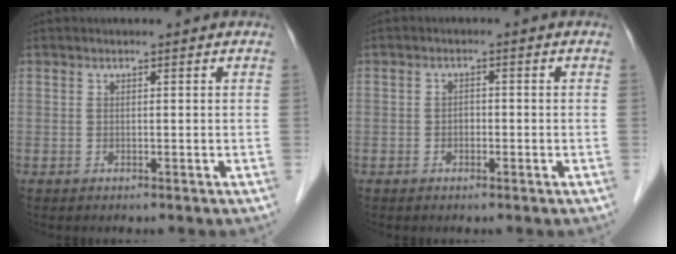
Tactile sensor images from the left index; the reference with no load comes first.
{"total": 1.3, "force": [-0.5, 0.9, 0.8], "torque": [-0.009, 0.005, -0.007]}